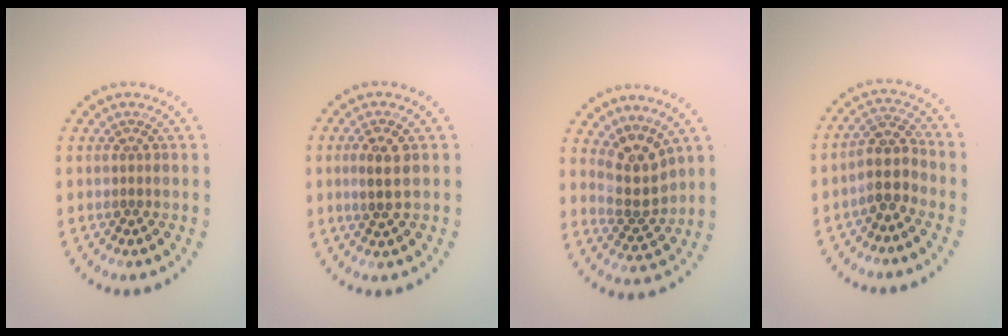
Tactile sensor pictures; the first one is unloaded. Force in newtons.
{"total": 2.4, "press": 2.3, "slide": 0.8}
{"total": 3.3, "press": 2.7, "slide": 1.8}
{"total": 2.9, "press": 2.4, "slide": 1.7}